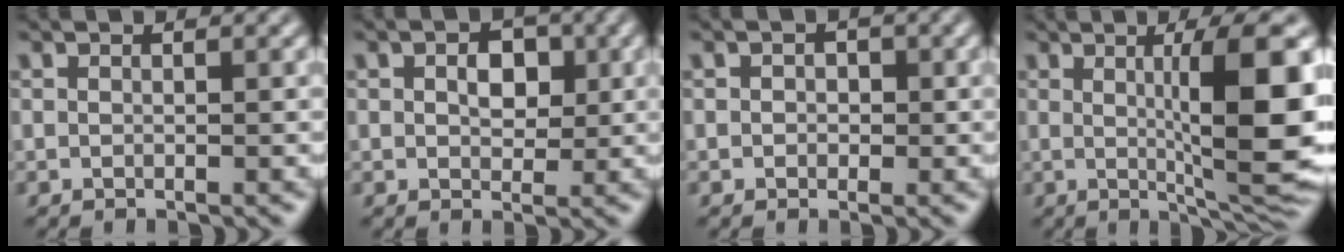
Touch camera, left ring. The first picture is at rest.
{"total": 2.0, "force": [0.2, 1.3, 1.5], "torque": [-0.032, 0.006, 0.008]}
{"total": 1.3, "force": [-0.2, 1.1, 0.6], "torque": [-0.006, 0.017, -0.008]}
{"total": 8.6, "force": [0.4, 1.2, 8.5], "torque": [-0.118, -0.005, 0.020]}